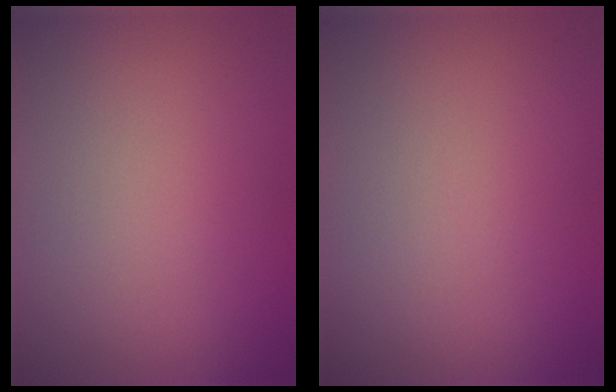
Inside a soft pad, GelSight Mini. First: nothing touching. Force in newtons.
{"total": 0.0}